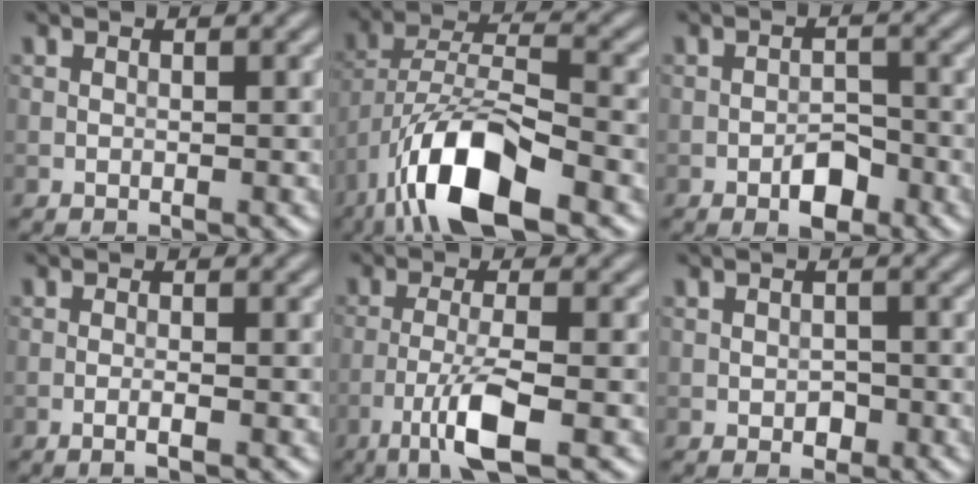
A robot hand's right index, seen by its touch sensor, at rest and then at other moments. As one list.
[{"total": 10.7, "force": [-6.0, 3.6, 8.1], "torque": [-0.152, 0.008, -0.112]}, {"total": 2.8, "force": [-1.5, 1.4, 1.9], "torque": [-0.026, 0.005, -0.026]}, {"total": 1.3, "force": [-0.5, 0.2, 1.1], "torque": [-0.017, 0.001, -0.014]}, {"total": 5.2, "force": [-2.5, 0.9, 4.5], "torque": [-0.090, 0.002, -0.051]}, {"total": 1.2, "force": [-0.4, 0.9, 0.7], "torque": [-0.011, -0.003, -0.007]}]